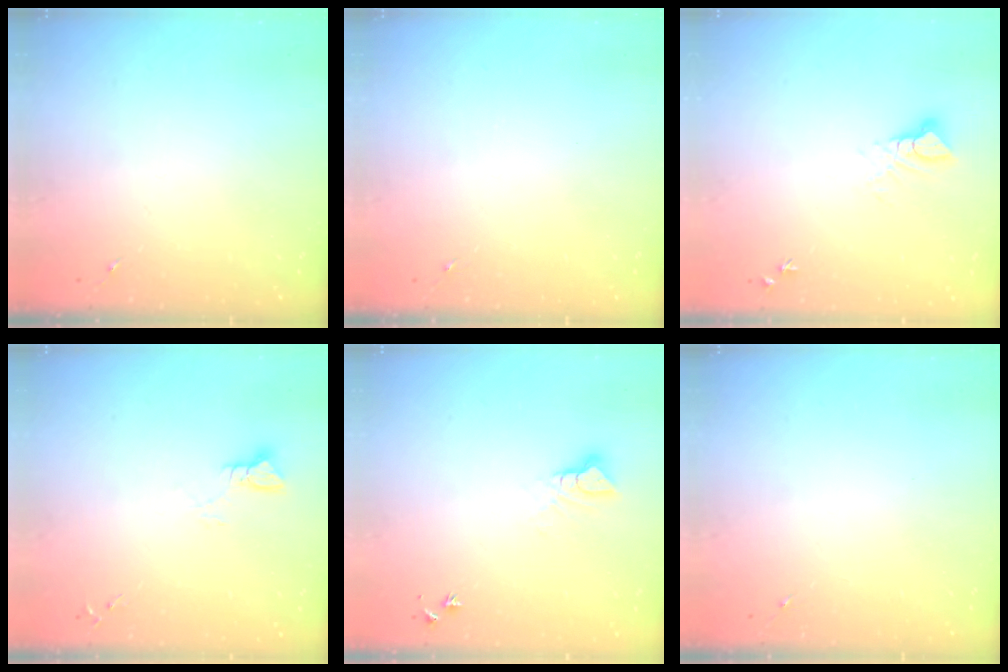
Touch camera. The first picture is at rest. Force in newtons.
{"total": 0.0}
{"total": 4.0, "press": 3.9, "slide": 0.4}
{"total": 3.0, "press": 3.0, "slide": 0.3}
{"total": 4.7, "press": 4.7, "slide": 0.3}
{"total": 0.0}